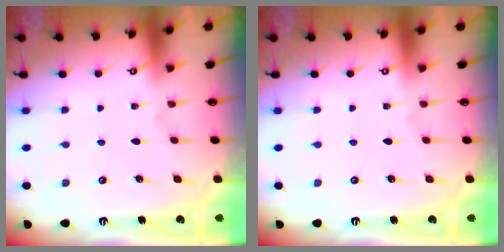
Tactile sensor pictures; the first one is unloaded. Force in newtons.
{"total": 0.0}